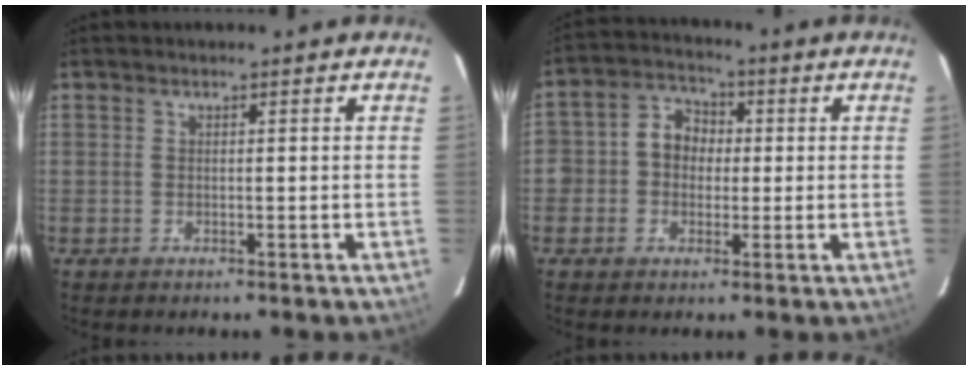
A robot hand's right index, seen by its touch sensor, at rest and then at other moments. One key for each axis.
{"total": 6.9, "fx": -0.5, "fy": 6.3, "fz": 2.9, "tx": -0.057, "ty": 0.028, "tz": -0.015}